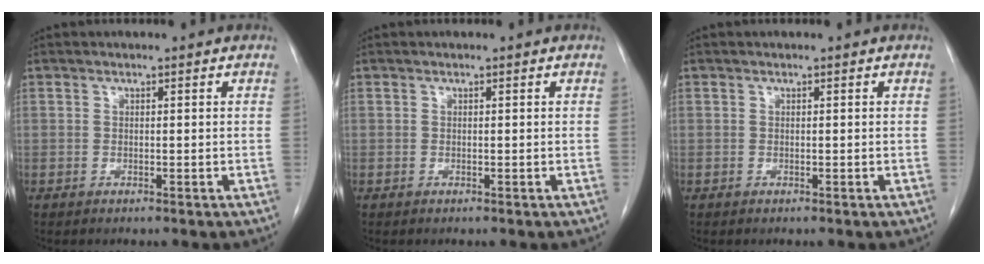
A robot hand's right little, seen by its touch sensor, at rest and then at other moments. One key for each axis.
{"total": 0.0}
{"total": 0.0}